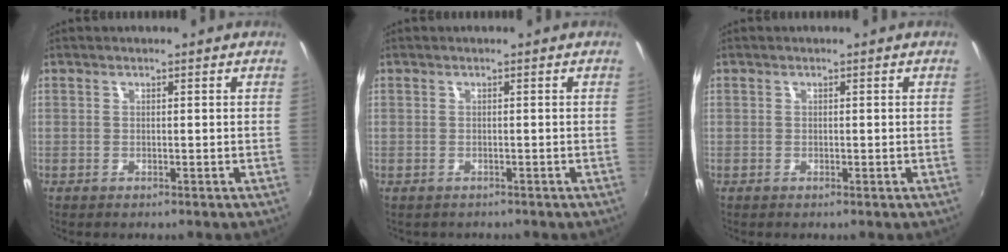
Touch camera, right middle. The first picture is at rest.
{"total": 0.9, "force": [-0.7, 0.6, 0.1], "torque": [-0.008, -0.002, -0.007]}
{"total": 0.0}